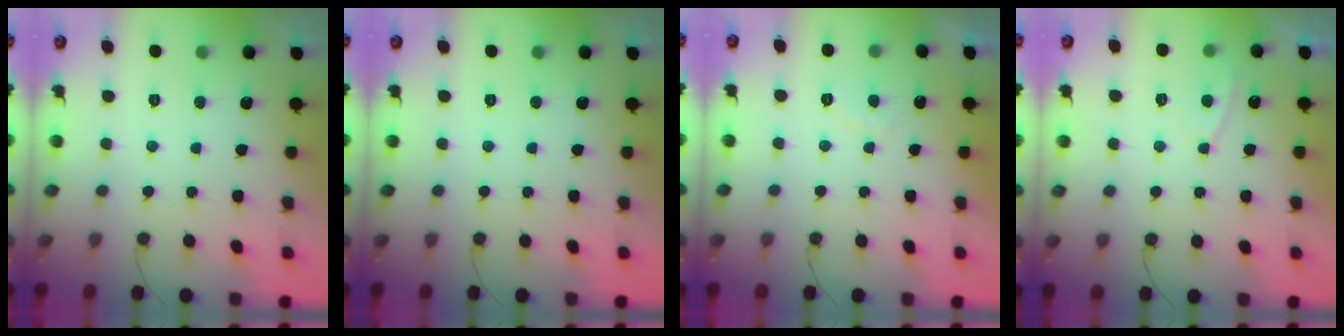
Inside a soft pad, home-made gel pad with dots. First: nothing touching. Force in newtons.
{"total": 0.0}
{"total": 1.9, "press": 1.7, "slide": 0.8}
{"total": 3.8, "press": 3.7, "slide": 0.4}